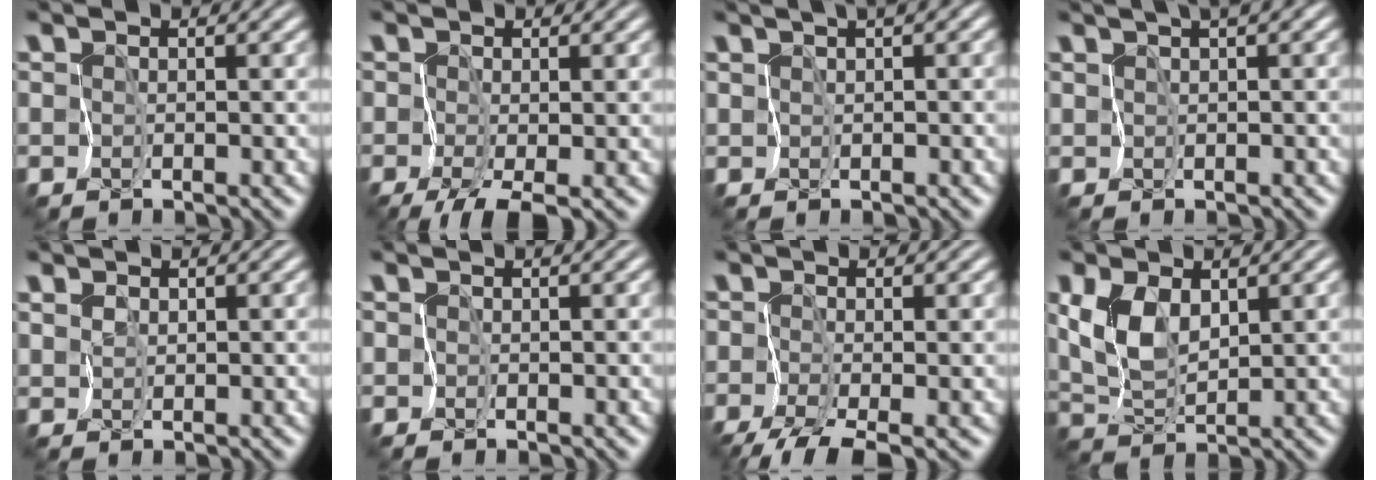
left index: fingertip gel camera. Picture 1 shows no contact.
{"total": 3.1, "force": [-1.3, 1.0, 2.6], "torque": [-0.047, 0.000, -0.023]}
{"total": 3.5, "force": [1.8, 1.1, 2.8], "torque": [-0.043, 0.011, 0.030]}
{"total": 3.2, "force": [2.0, 0.6, 2.4], "torque": [-0.042, 0.014, 0.035]}
{"total": 0.8, "force": [0.7, 0.4, -0.1], "torque": [-0.002, 0.000, 0.014]}
{"total": 0.6, "force": [0.1, 0.4, 0.4], "torque": [-0.001, 0.002, 0.001]}
{"total": 3.4, "force": [-2.4, 0.6, 2.3], "torque": [-0.035, -0.004, -0.045]}
{"total": 3.7, "force": [1.3, 1.9, 2.9], "torque": [-0.063, 0.002, 0.029]}